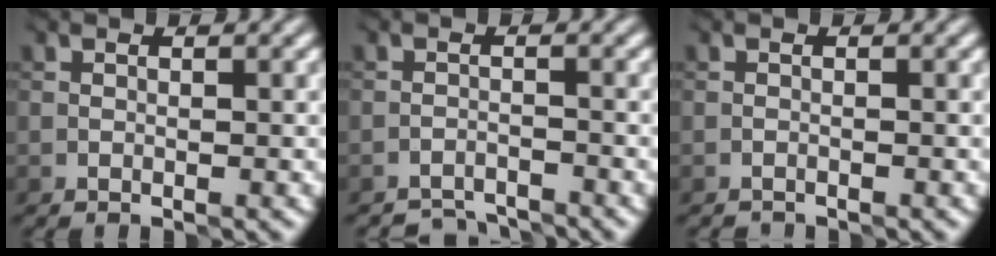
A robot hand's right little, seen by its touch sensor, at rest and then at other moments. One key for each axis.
{"total": 3.4, "fx": -3.3, "fy": 0.5, "fz": 0.3, "tx": -0.002, "ty": -0.005, "tz": -0.063}
{"total": 0.7, "fx": -0.6, "fy": 0.0, "fz": -0.2, "tx": 0.003, "ty": -0.002, "tz": -0.015}